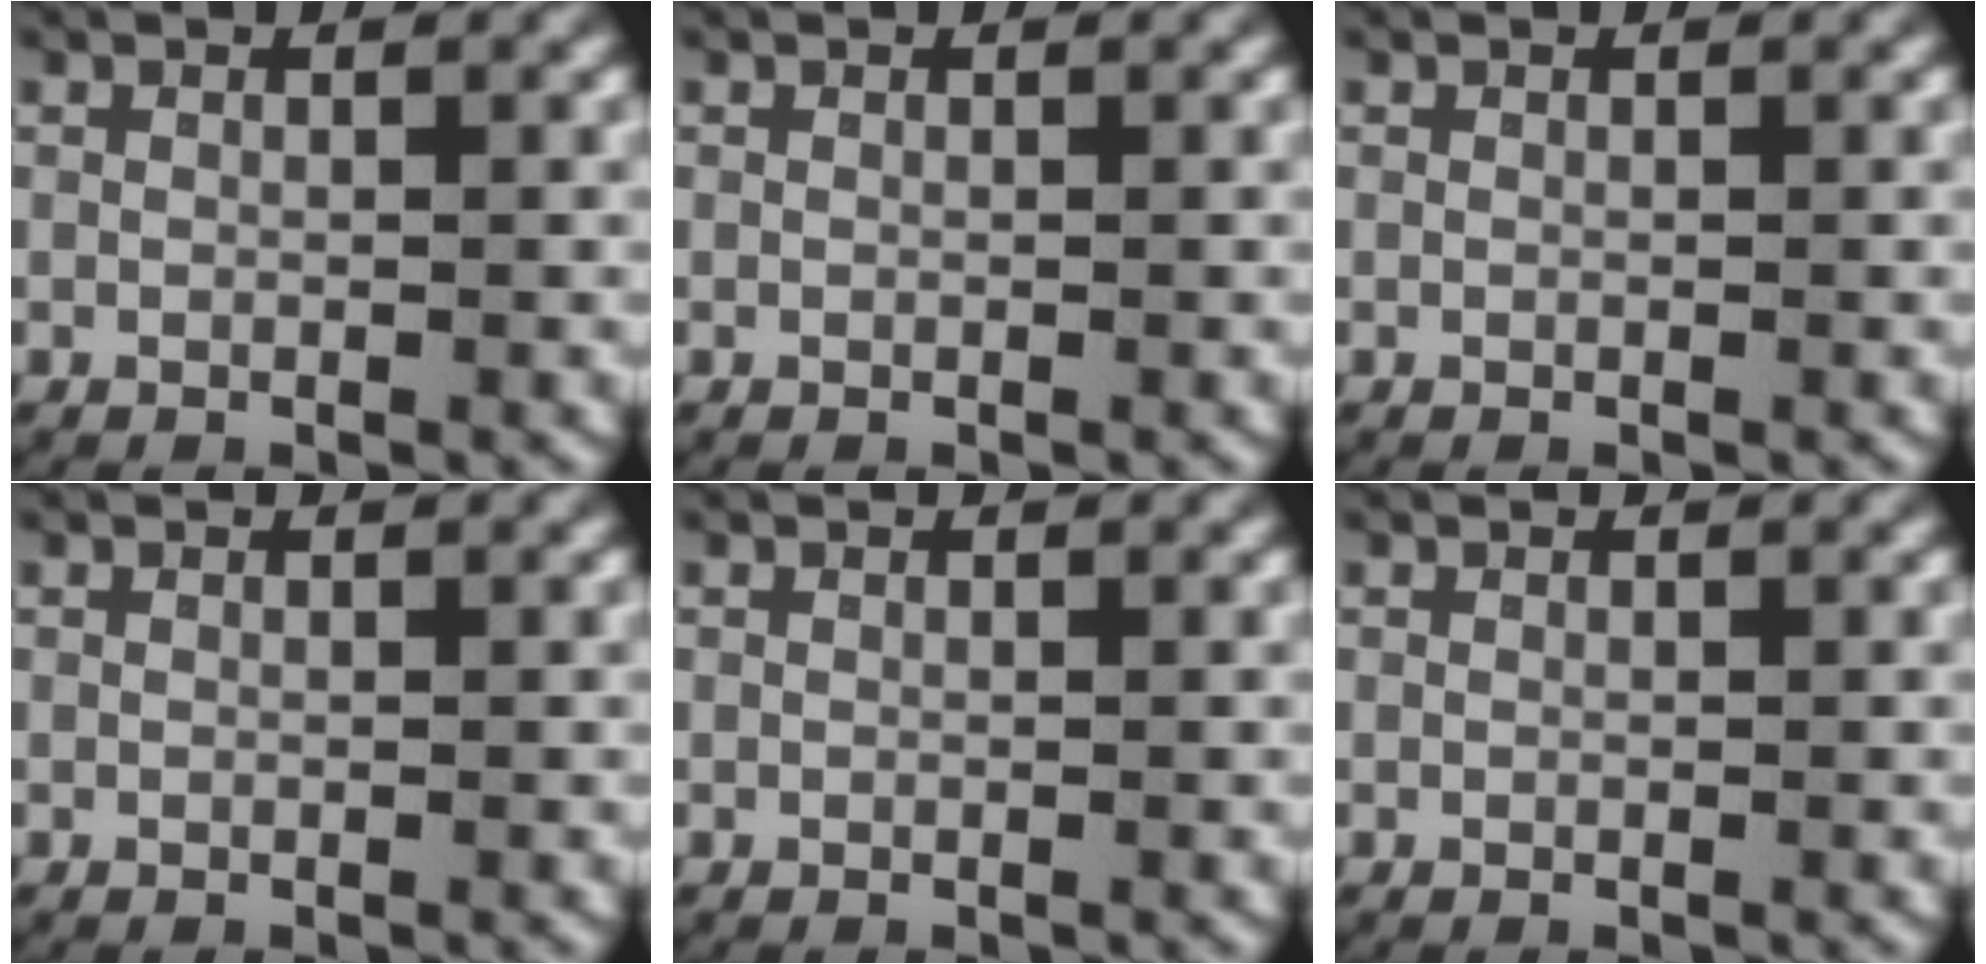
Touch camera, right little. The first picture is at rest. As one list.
[{"total": 0.0}, {"total": 0.0}, {"total": 0.0}, {"total": 0.0}, {"total": 0.0}]